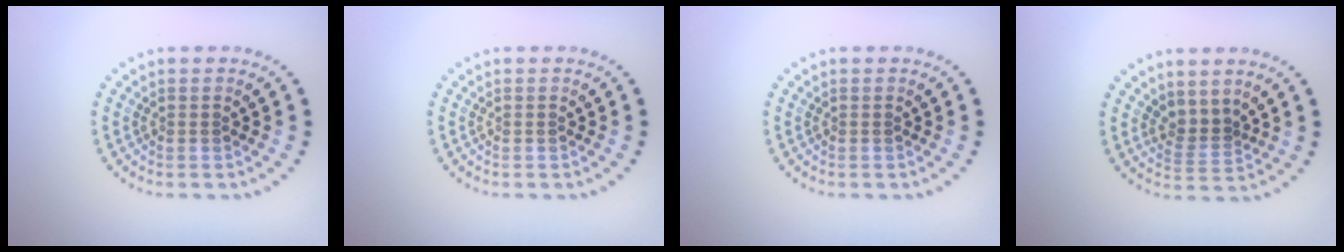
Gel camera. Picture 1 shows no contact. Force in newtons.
{"total": 0.0}
{"total": 0.0}
{"total": 2.0, "press": 1.3, "slide": 1.5}